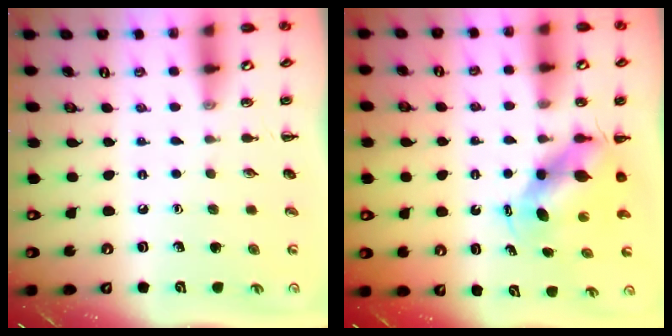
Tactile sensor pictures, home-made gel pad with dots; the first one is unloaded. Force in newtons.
{"total": 5.5, "press": 5.3, "slide": 1.6}